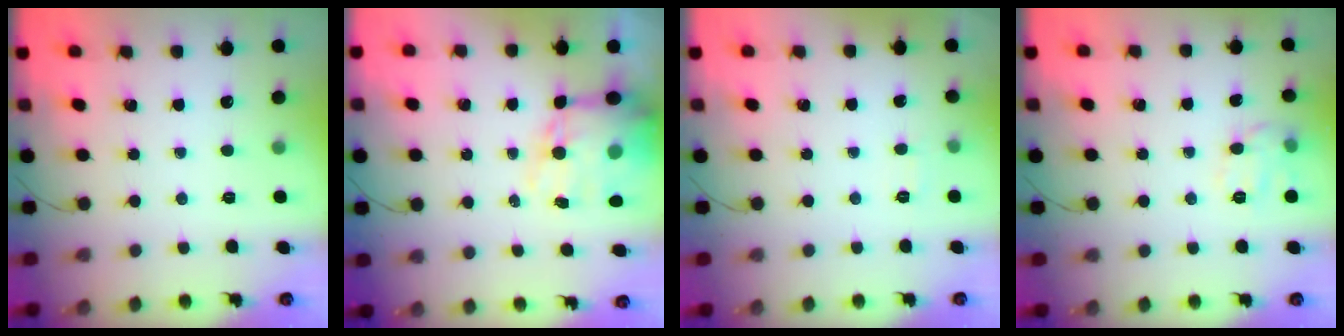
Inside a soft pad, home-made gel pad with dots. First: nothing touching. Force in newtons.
{"total": 15.3, "press": 14.9, "slide": 3.6}
{"total": 2.0, "press": 1.7, "slide": 1.0}
{"total": 9.4, "press": 9.3, "slide": 1.2}